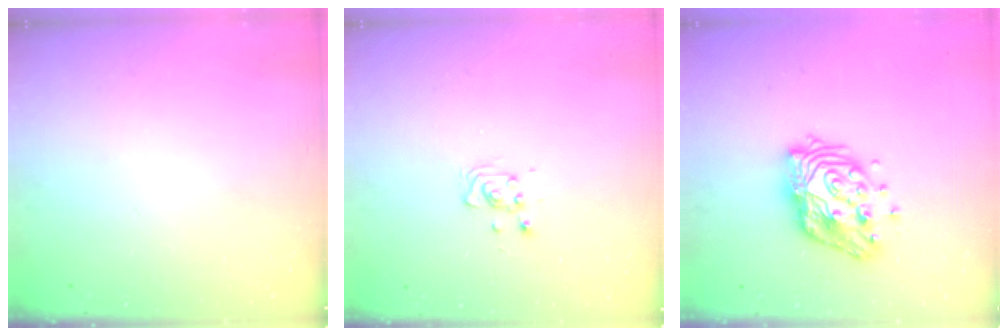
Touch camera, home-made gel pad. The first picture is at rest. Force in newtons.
{"total": 4.7, "press": 4.6, "slide": 1.1}
{"total": 14.1, "press": 14.1, "slide": 1.1}